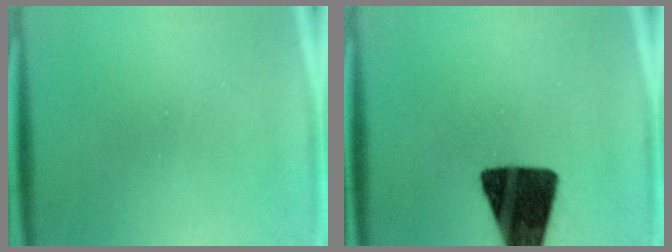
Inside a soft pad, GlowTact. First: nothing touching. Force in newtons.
{"total": 17.9}